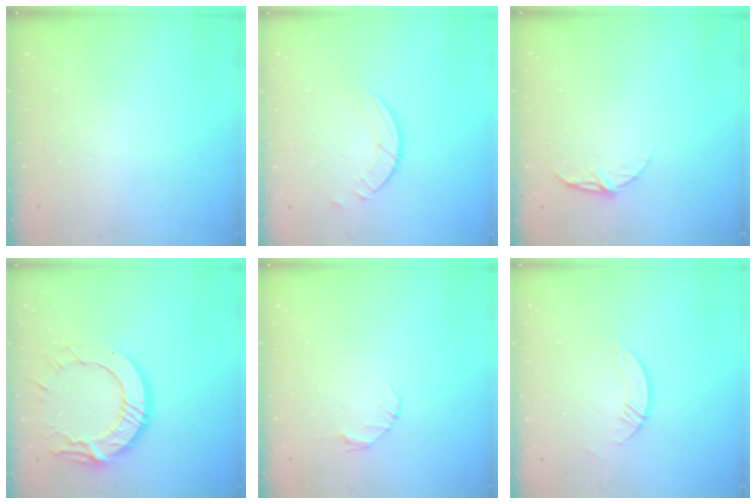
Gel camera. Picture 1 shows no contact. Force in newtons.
{"total": 3.9, "press": 3.9, "slide": 0.4}
{"total": 5.6, "press": 5.6, "slide": 0.5}
{"total": 15.0, "press": 14.9, "slide": 1.5}
{"total": 2.7, "press": 2.7, "slide": 0.4}
{"total": 3.2, "press": 3.2, "slide": 0.3}